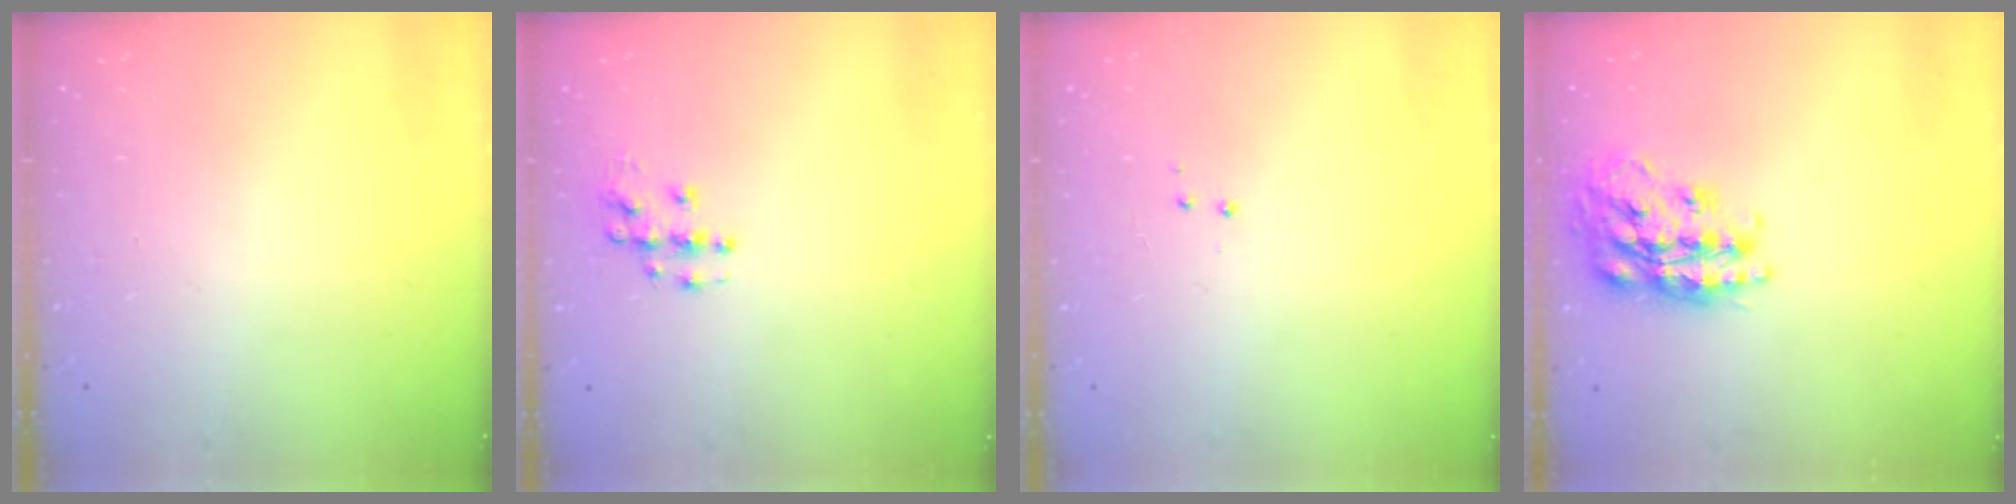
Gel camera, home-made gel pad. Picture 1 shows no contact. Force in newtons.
{"total": 5.9, "press": 5.9, "slide": 0.4}
{"total": 3.0, "press": 2.9, "slide": 0.6}
{"total": 19.5, "press": 19.4, "slide": 1.3}